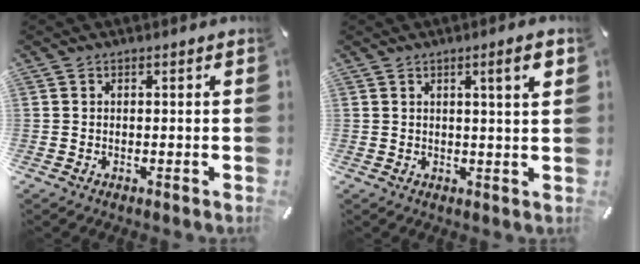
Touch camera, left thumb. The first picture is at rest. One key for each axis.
{"total": 6.3, "fx": 2.4, "fy": 0.6, "fz": 5.8, "tx": -0.091, "ty": -0.006, "tz": 0.032}